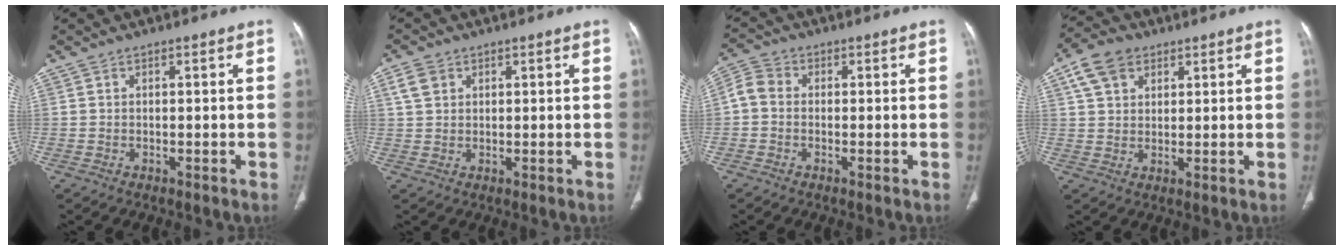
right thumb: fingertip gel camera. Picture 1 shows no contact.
{"total": 4.1, "force": [1.8, 3.0, 2.0], "torque": [-0.033, -0.001, 0.040]}
{"total": 4.3, "force": [-0.3, 3.4, 2.5], "torque": [-0.047, 0.010, -0.019]}
{"total": 7.8, "force": [3.8, 5.4, 4.1], "torque": [-0.064, 0.000, 0.071]}